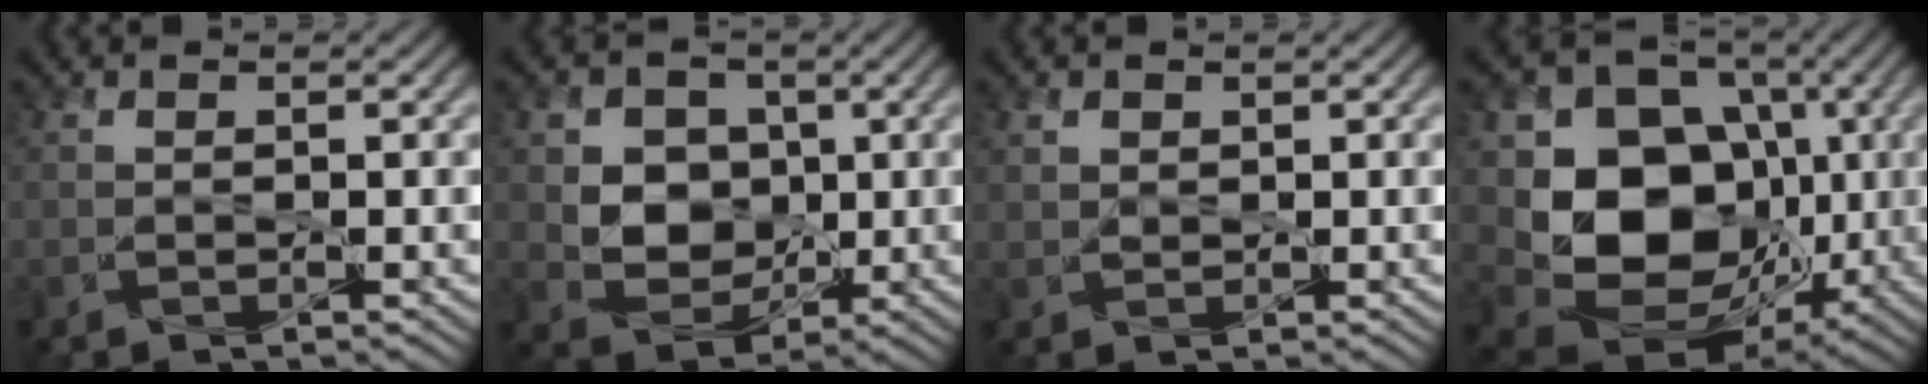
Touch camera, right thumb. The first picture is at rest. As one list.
[{"total": 6.9, "force": [1.1, 5.9, 3.3], "torque": [-0.089, -0.001, 0.016]}, {"total": 1.5, "force": [0.7, 1.1, 0.7], "torque": [-0.018, -0.001, 0.017]}, {"total": 13.2, "force": [0.0, 10.9, 7.4], "torque": [-0.142, -0.022, -0.005]}]